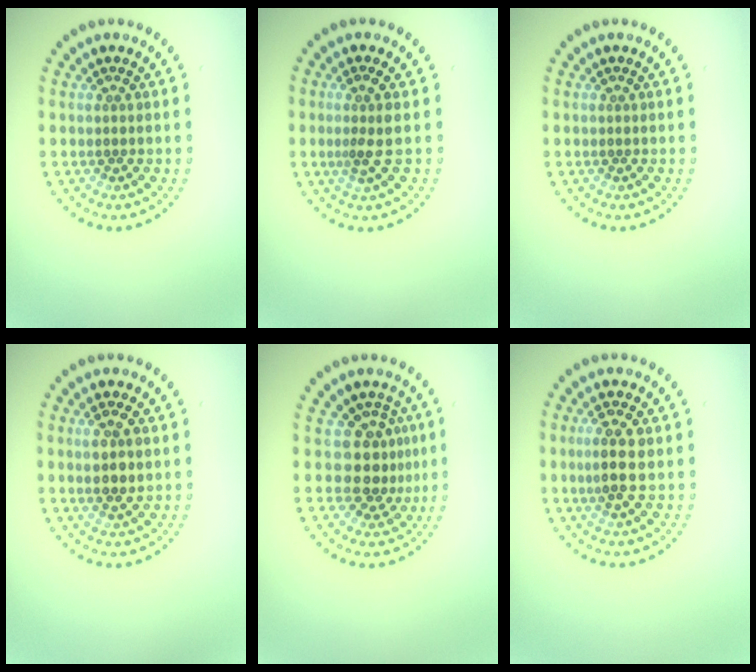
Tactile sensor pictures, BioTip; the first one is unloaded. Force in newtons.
{"total": 2.0, "press": 1.4, "slide": 1.4}
{"total": 0.0}
{"total": 2.5, "press": 2.5, "slide": 0.6}
{"total": 3.2, "press": 2.4, "slide": 2.1}
{"total": 3.0, "press": 2.9, "slide": 0.9}